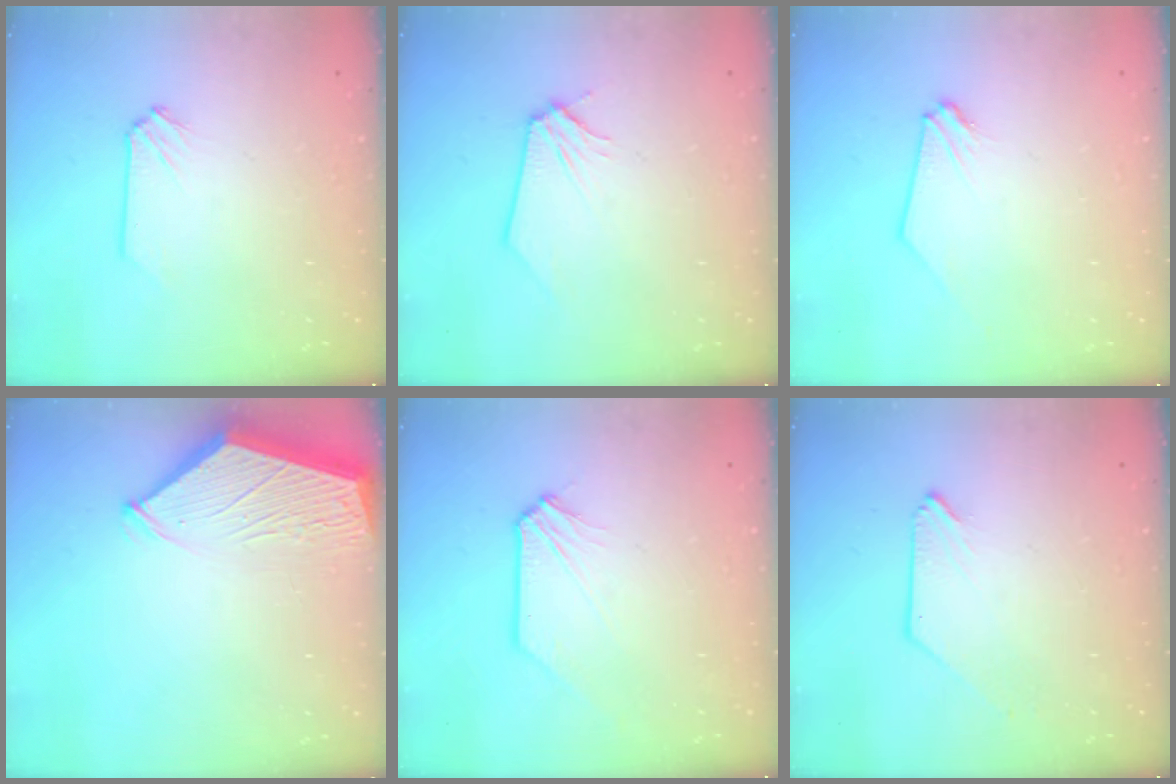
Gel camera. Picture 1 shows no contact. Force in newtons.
{"total": 0.0}
{"total": 0.0}
{"total": 3.8, "press": 3.7, "slide": 0.6}
{"total": 0.7, "press": 0.7, "slide": 0.1}
{"total": 0.0}